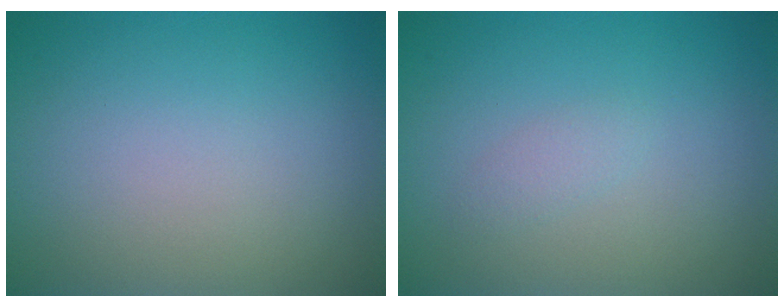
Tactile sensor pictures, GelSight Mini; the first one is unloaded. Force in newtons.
{"total": 0.9, "press": 0.9, "slide": 0.0}